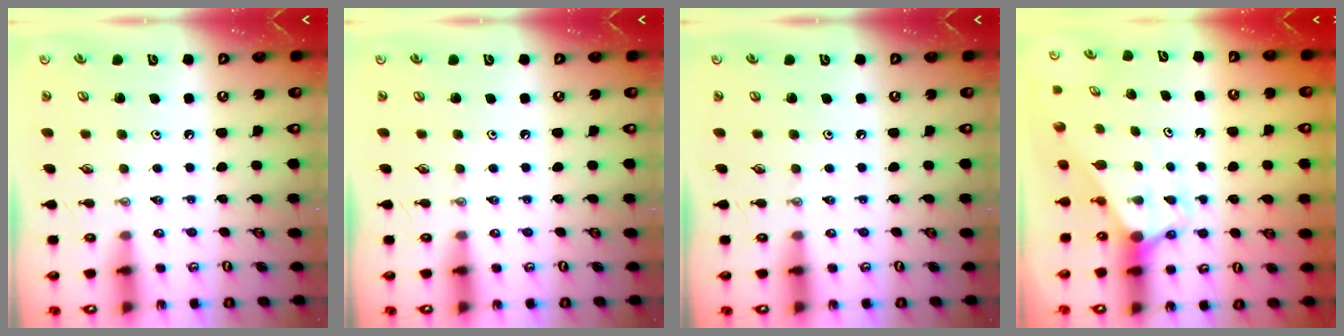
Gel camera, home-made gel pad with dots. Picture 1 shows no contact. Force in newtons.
{"total": 0.0}
{"total": 0.0}
{"total": 2.8, "press": 2.8, "slide": 0.0}